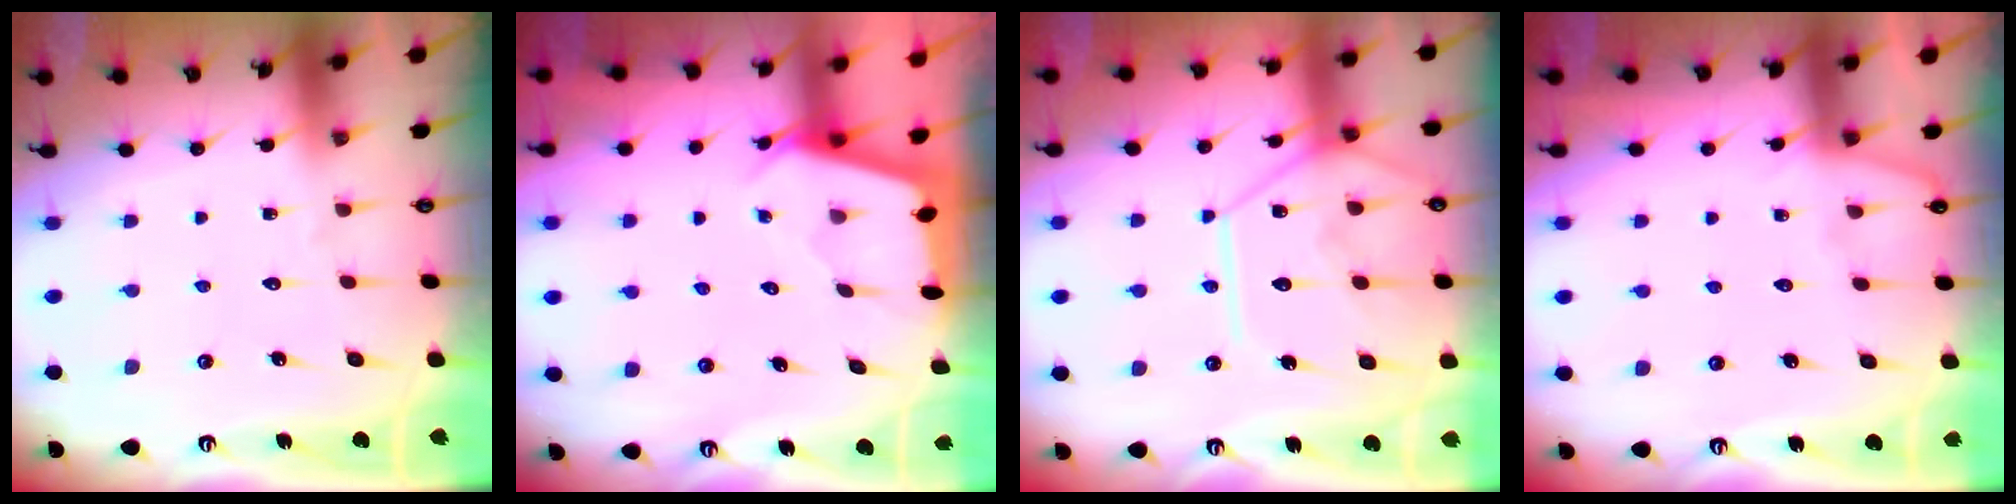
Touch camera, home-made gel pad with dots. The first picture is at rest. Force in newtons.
{"total": 2.4, "press": 2.4, "slide": 0.3}
{"total": 13.4, "press": 13.3, "slide": 1.3}
{"total": 2.0, "press": 2.0, "slide": 0.4}